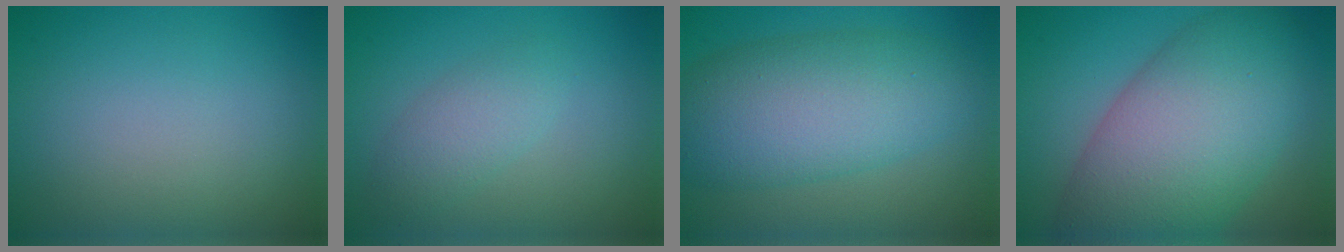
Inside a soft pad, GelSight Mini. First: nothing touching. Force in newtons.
{"total": 2.5, "press": 2.5, "slide": 0.0}
{"total": 8.7, "press": 8.7, "slide": 0.4}
{"total": 12.0, "press": 12.0, "slide": 0.3}